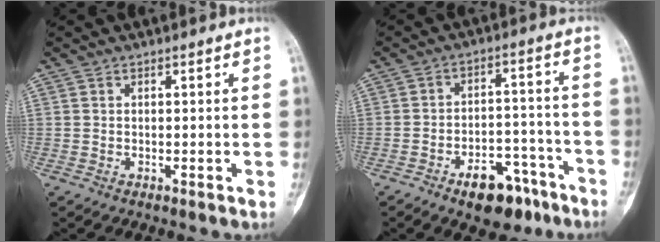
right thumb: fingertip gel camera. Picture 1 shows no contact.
{"total": 11.2, "force": [-7.1, 5.9, 6.5], "torque": [-0.064, 0.061, -0.099]}